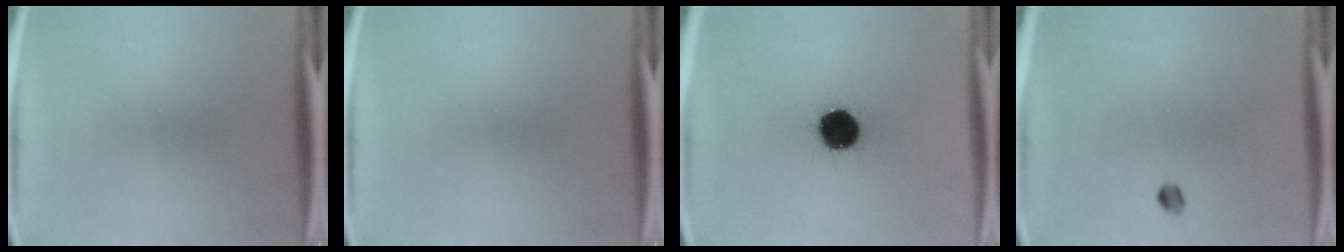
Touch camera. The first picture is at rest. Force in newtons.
{"total": 0.0}
{"total": 12.9}
{"total": 1.7}